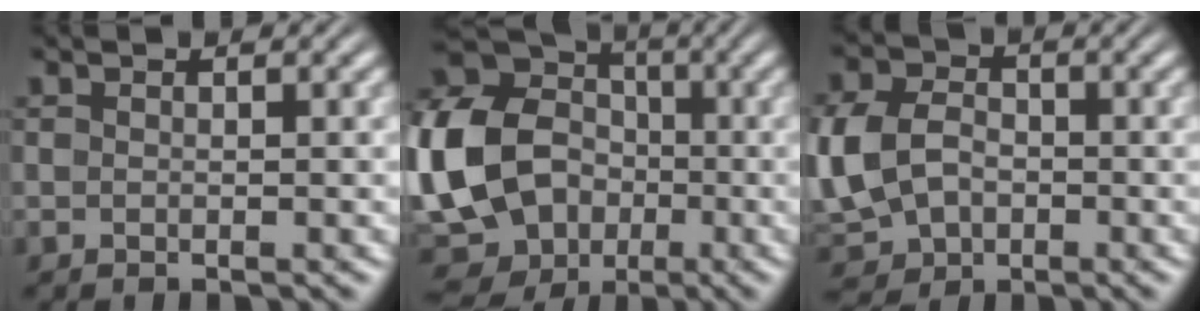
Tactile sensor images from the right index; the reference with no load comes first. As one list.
[{"total": 18.0, "force": [-2.4, 16.0, 8.0], "torque": [-0.217, -0.061, -0.038]}, {"total": 8.7, "force": [-1.5, 7.4, 4.3], "torque": [-0.109, -0.042, -0.011]}]